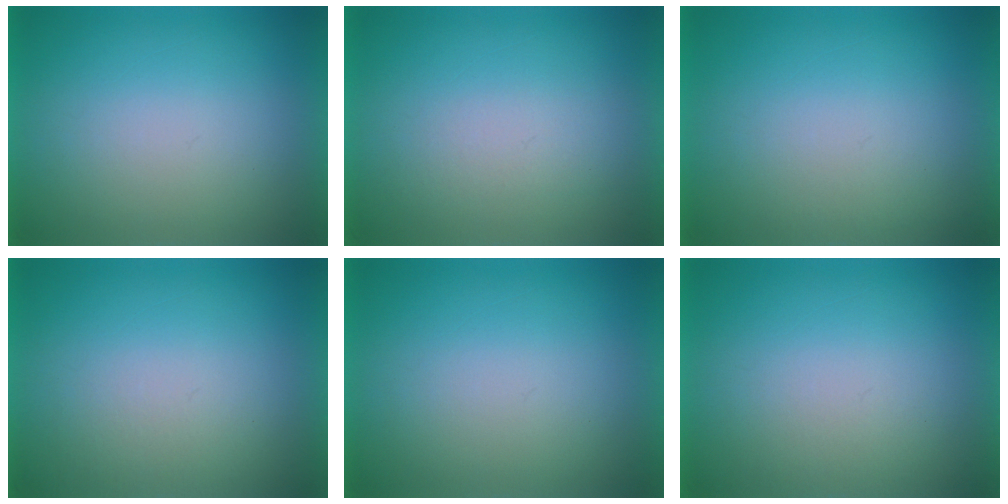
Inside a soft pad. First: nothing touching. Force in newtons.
{"total": 1.4}
{"total": 1.9}
{"total": 1.2}
{"total": 0.0}
{"total": 1.1}